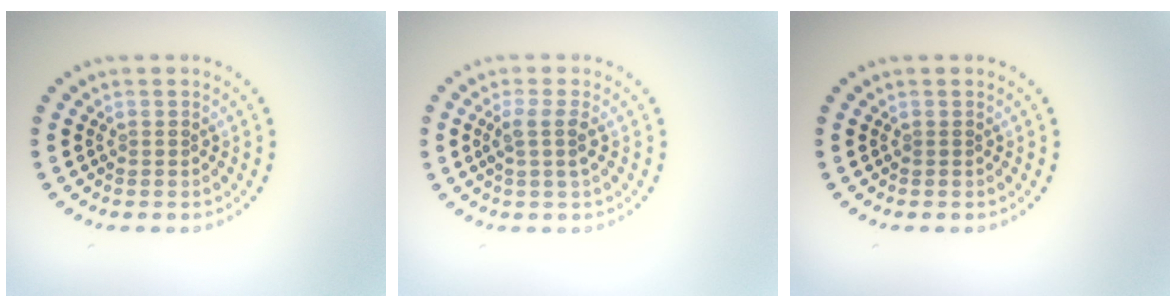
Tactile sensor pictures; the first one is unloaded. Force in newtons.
{"total": 1.9, "press": 1.5, "slide": 1.1}
{"total": 0.0}